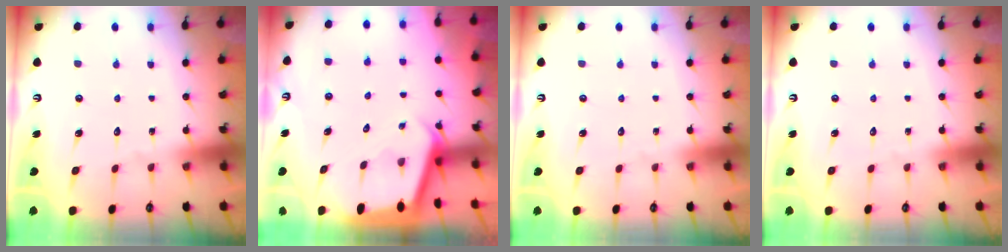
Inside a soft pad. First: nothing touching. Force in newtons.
{"total": 2.1, "press": 2.1, "slide": 0.1}
{"total": 0.0}
{"total": 0.0}